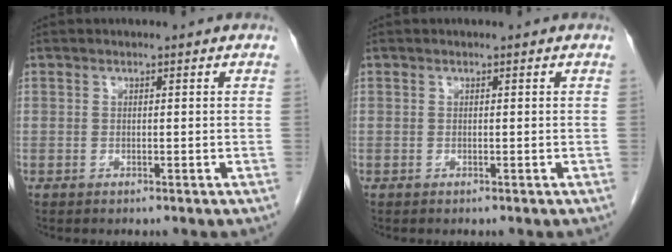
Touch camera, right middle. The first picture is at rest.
{"total": 0.0}